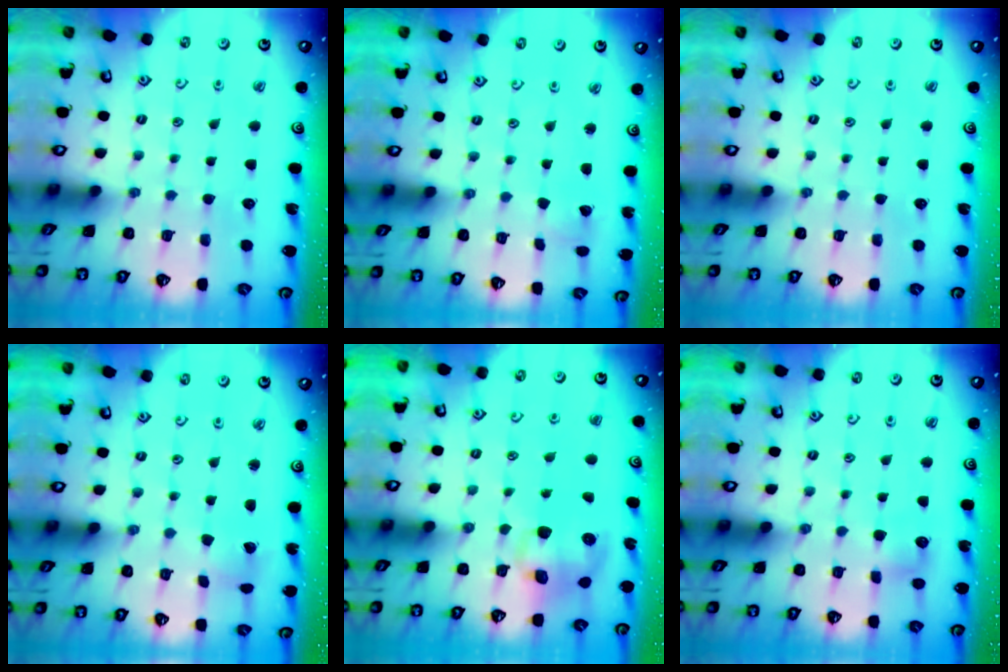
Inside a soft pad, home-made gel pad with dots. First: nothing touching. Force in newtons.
{"total": 2.2, "press": 2.2, "slide": 0.2}
{"total": 0.0}
{"total": 2.4, "press": 2.4, "slide": 0.3}
{"total": 9.0, "press": 8.9, "slide": 1.3}
{"total": 4.9, "press": 4.8, "slide": 0.6}